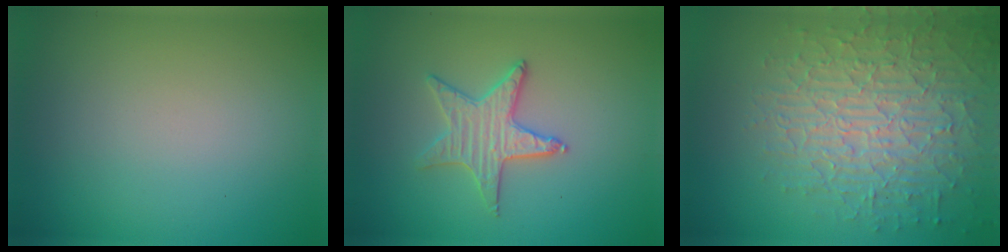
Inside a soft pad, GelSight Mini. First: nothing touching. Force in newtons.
{"total": 2.4, "press": 2.4, "slide": 0.2}
{"total": 7.3, "press": 5.3, "slide": 4.9}